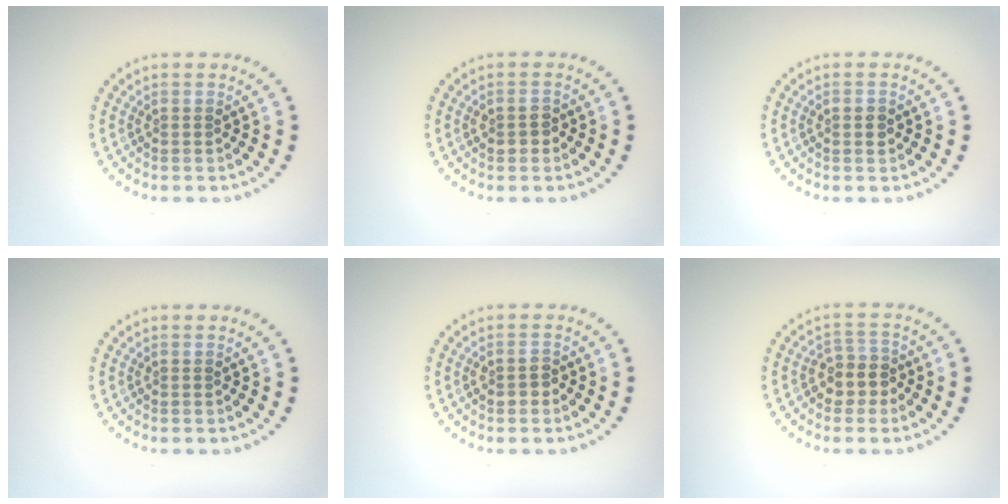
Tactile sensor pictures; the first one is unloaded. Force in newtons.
{"total": 1.5, "press": 1.5, "slide": 0.1}
{"total": 1.4, "press": 1.4, "slide": 0.2}
{"total": 0.0}
{"total": 1.4, "press": 1.4, "slide": 0.3}
{"total": 2.7, "press": 2.4, "slide": 1.1}